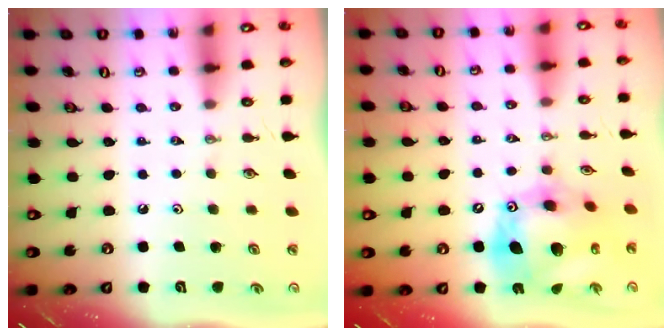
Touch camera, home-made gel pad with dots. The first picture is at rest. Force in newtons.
{"total": 17.9, "press": 17.8, "slide": 1.8}